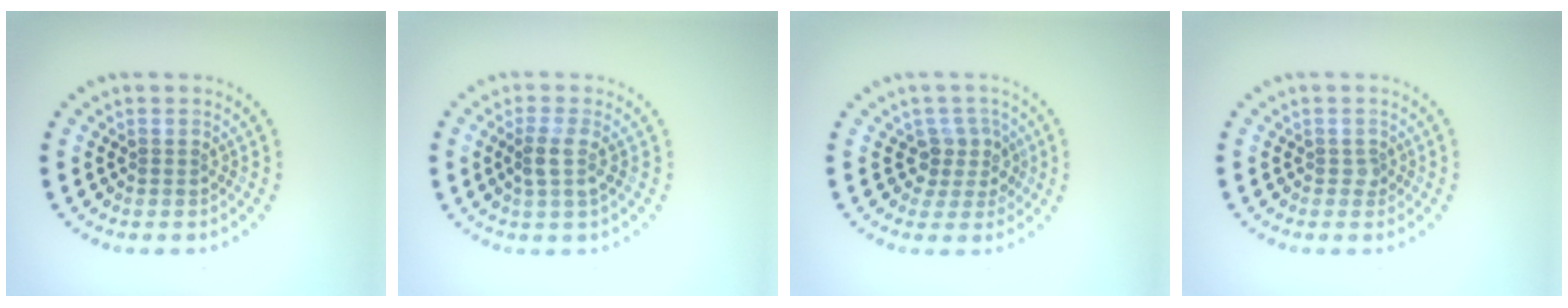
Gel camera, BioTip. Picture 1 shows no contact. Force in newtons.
{"total": 2.0, "press": 1.7, "slide": 1.2}
{"total": 2.7, "press": 2.1, "slide": 1.7}
{"total": 0.6, "press": 0.5, "slide": 0.4}